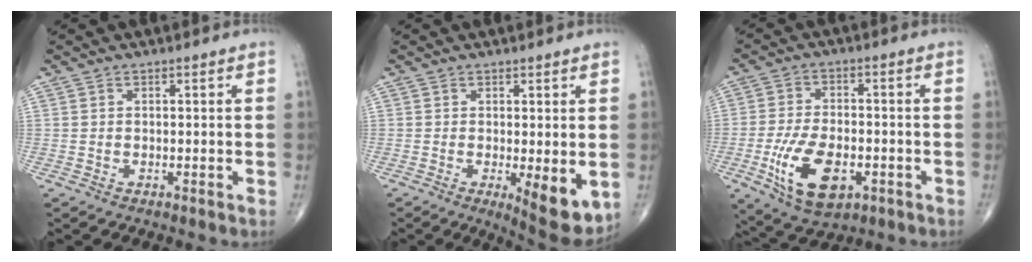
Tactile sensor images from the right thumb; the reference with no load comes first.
{"total": 7.9, "force": [-1.4, 2.4, 7.4], "torque": [-0.099, -0.024, -0.014]}
{"total": 12.9, "force": [-4.3, 6.7, 10.1], "torque": [-0.178, 0.003, -0.068]}